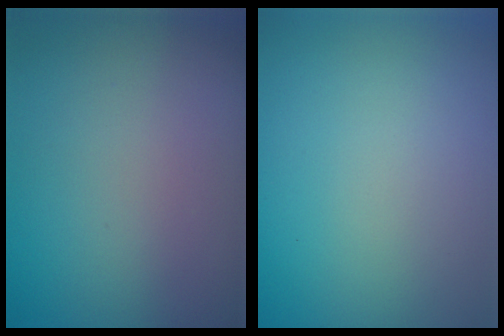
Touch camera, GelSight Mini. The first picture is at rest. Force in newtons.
{"total": 0.0}